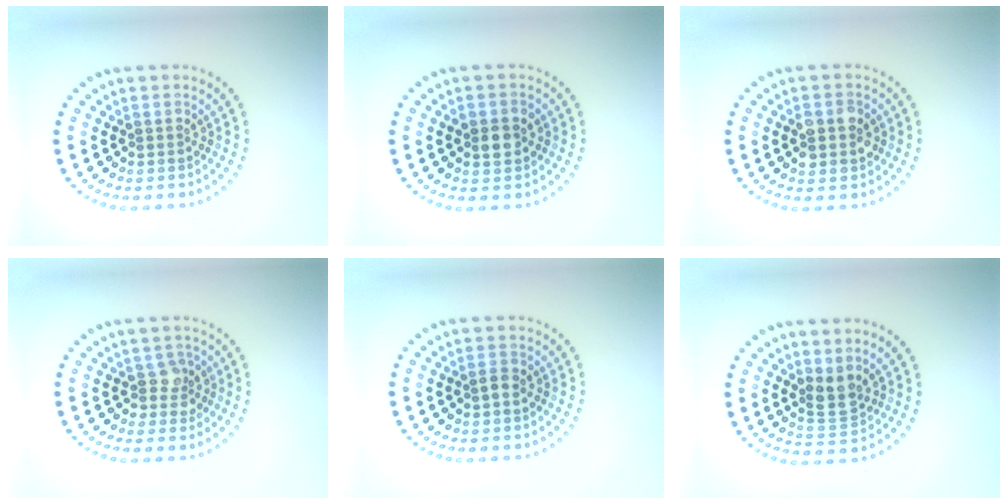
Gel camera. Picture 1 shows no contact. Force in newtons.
{"total": 2.3, "press": 2.3, "slide": 0.3}
{"total": 2.8, "press": 2.8, "slide": 0.3}
{"total": 1.9, "press": 1.5, "slide": 1.2}
{"total": 0.8, "press": 0.7, "slide": 0.2}
{"total": 2.2, "press": 1.8, "slide": 1.3}